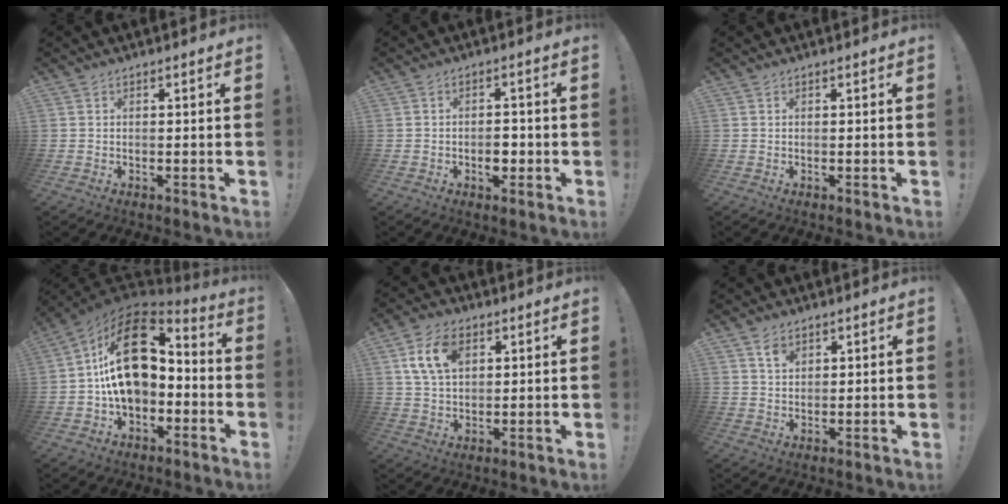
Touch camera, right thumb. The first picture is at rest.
{"total": 4.1, "force": [-1.5, 2.5, 2.9], "torque": [-0.036, 0.005, -0.027]}
{"total": 0.0}
{"total": 21.5, "force": [3.1, 13.4, 16.6], "torque": [-0.282, 0.008, 0.060]}
{"total": 11.3, "force": [4.3, 7.3, 7.5], "torque": [-0.135, 0.002, 0.084]}
{"total": 3.9, "force": [2.5, 2.3, 1.8], "torque": [-0.021, -0.015, 0.044]}